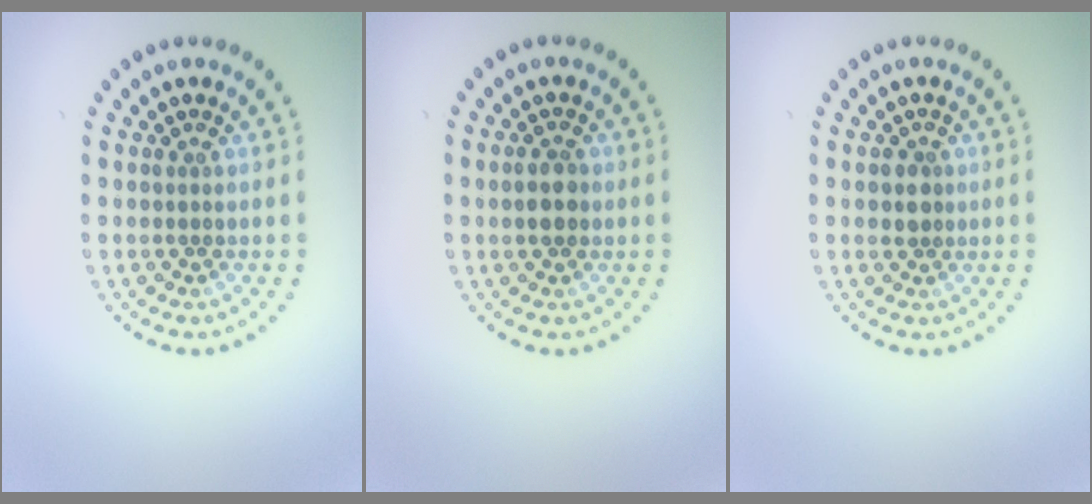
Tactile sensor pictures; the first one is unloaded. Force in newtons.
{"total": 2.0, "press": 2.0, "slide": 0.1}
{"total": 1.4, "press": 1.3, "slide": 0.7}